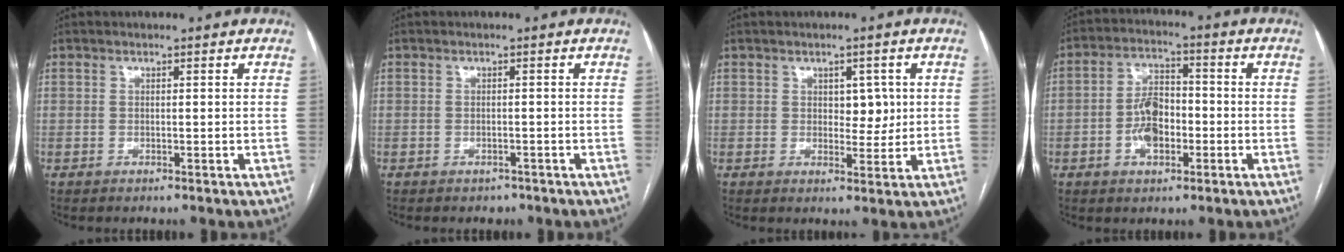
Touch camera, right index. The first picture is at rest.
{"total": 1.6, "force": [-1.3, 1.0, 0.3], "torque": [-0.008, 0.001, -0.015]}
{"total": 3.7, "force": [0.8, 2.2, 2.9], "torque": [-0.030, -0.001, 0.014]}
{"total": 7.1, "force": [-2.0, 3.8, 5.7], "torque": [-0.115, 0.015, -0.037]}